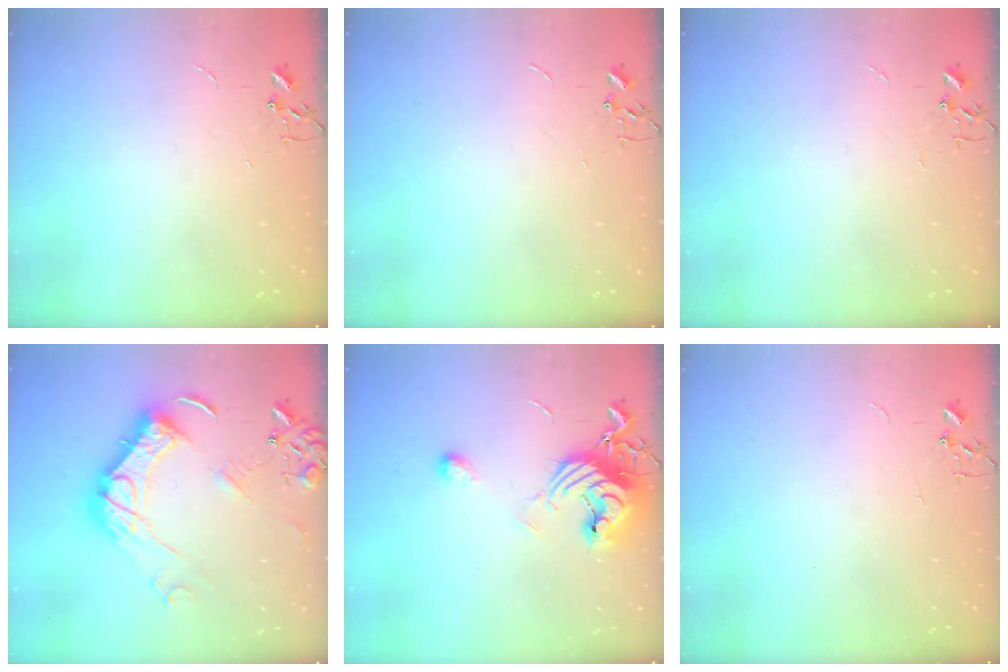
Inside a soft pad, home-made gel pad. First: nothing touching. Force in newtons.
{"total": 0.0}
{"total": 0.0}
{"total": 18.6, "press": 18.5, "slide": 1.9}
{"total": 12.2, "press": 12.1, "slide": 1.4}
{"total": 0.0}